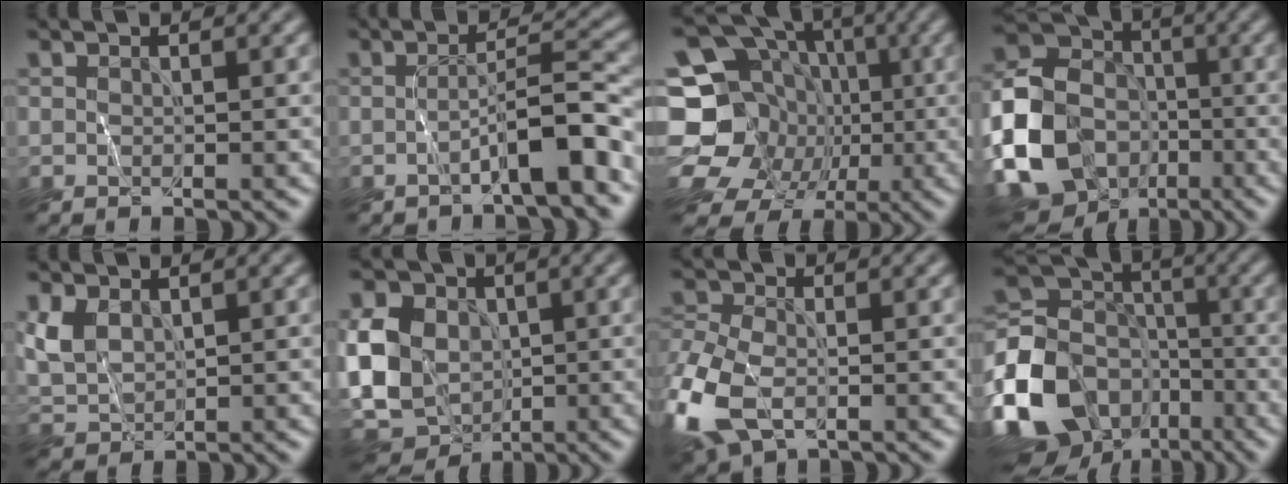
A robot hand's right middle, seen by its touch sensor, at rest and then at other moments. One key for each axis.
{"total": 4.8, "fx": -2.4, "fy": 0.6, "fz": 4.1, "tx": -0.063, "ty": 0.021, "tz": -0.044}
{"total": 20.2, "fx": -3.2, "fy": 18.7, "fz": 7.0, "tx": -0.181, "ty": -0.003, "tz": -0.084}
{"total": 12.0, "fx": -4.1, "fy": 9.5, "fz": 6.2, "tx": -0.136, "ty": -0.018, "tz": -0.088}
{"total": 3.7, "fx": 1.2, "fy": 2.5, "fz": 2.4, "tx": -0.068, "ty": -0.001, "tz": 0.028}
{"total": 10.6, "fx": -0.4, "fy": 8.1, "fz": 6.9, "tx": -0.152, "ty": -0.003, "tz": -0.015}
{"total": 8.6, "fx": -3.2, "fy": 5.3, "fz": 6.0, "tx": -0.157, "ty": -0.009, "tz": -0.067}
{"total": 14.1, "fx": -6.3, "fy": 10.7, "fz": 6.7, "tx": -0.171, "ty": -0.011, "tz": -0.127}